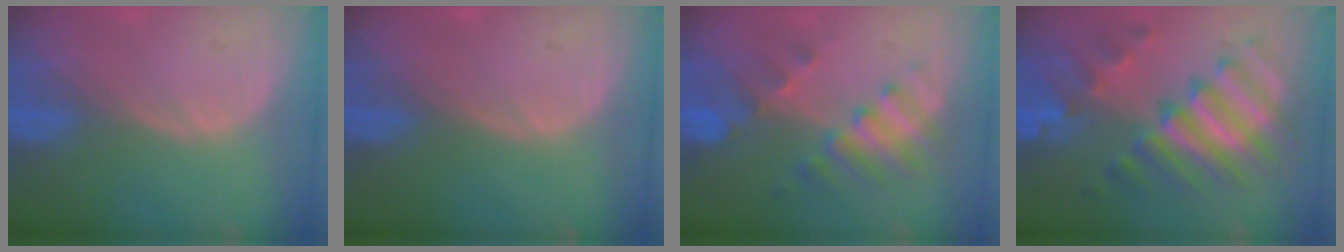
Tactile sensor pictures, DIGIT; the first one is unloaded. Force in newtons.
{"total": 0.0}
{"total": 7.7, "press": 6.7, "slide": 3.6}
{"total": 10.5, "press": 10.5, "slide": 0.9}